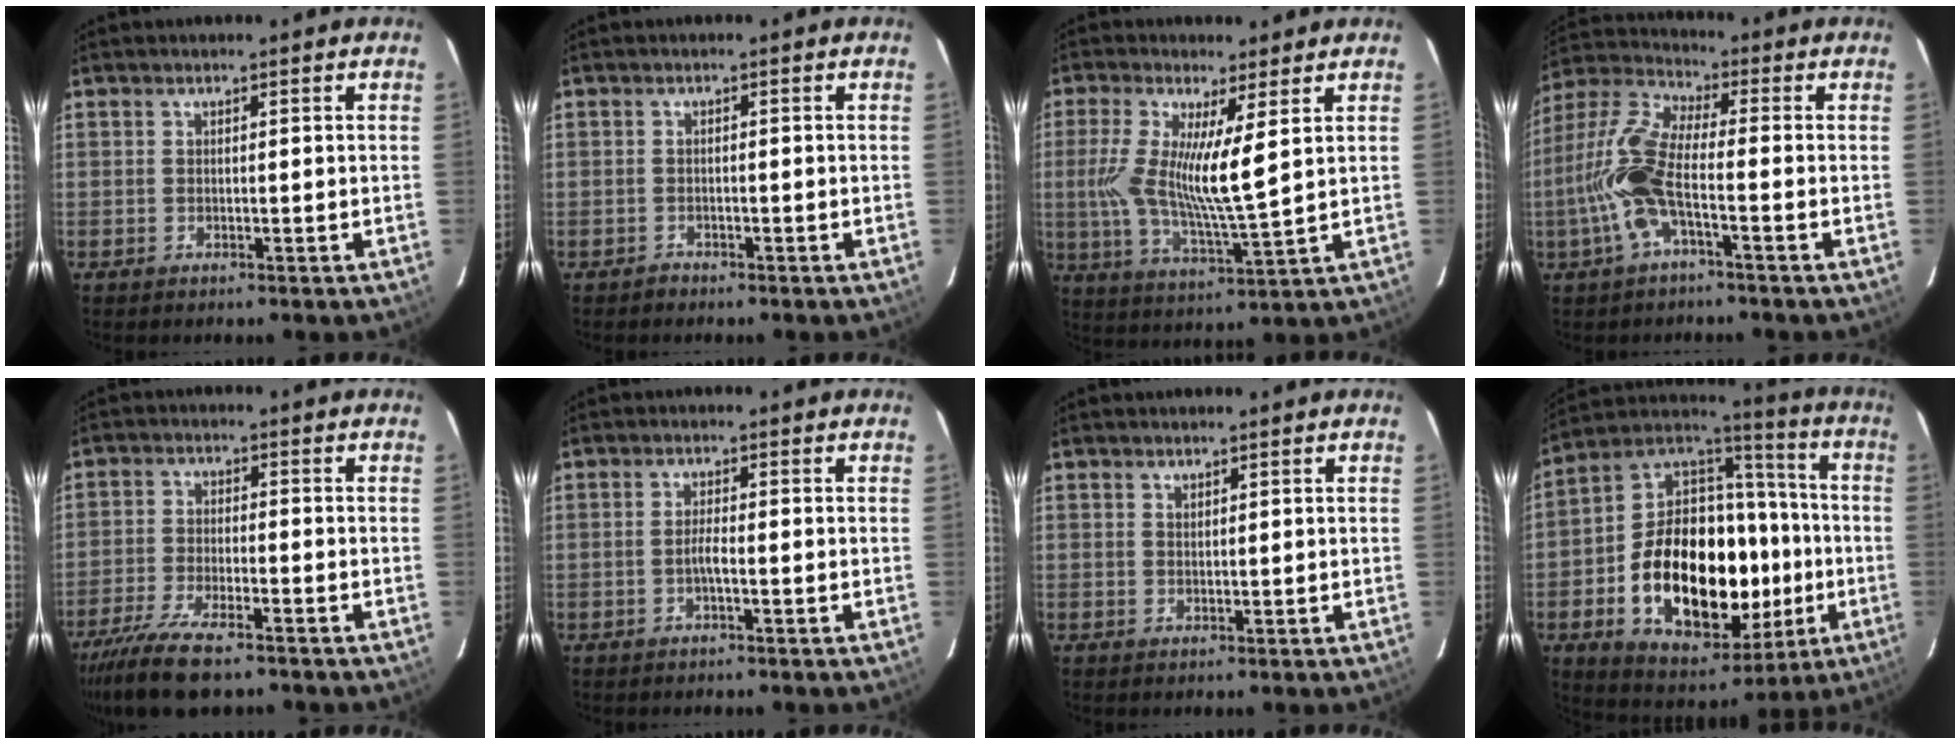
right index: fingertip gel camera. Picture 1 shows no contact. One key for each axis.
{"total": 0.9, "fx": -0.8, "fy": 0.2, "fz": -0.4, "tx": 0.007, "ty": 0.005, "tz": -0.015}
{"total": 11.5, "fx": 2.4, "fy": 1.7, "fz": 11.1, "tx": -0.220, "ty": -0.015, "tz": 0.044}
{"total": 11.0, "fx": -3.3, "fy": 2.9, "fz": 10.1, "tx": -0.233, "ty": 0.005, "tz": -0.068}
{"total": 12.9, "fx": -10.0, "fy": 3.1, "fz": 7.6, "tx": -0.178, "ty": -0.042, "tz": -0.185}
{"total": 1.7, "fx": -0.7, "fy": 0.1, "fz": 1.5, "tx": -0.030, "ty": 0.002, "tz": -0.015}
{"total": 0.7, "fx": 0.6, "fy": 0.3, "fz": 0.1, "tx": -0.002, "ty": 0.000, "tz": 0.012}
{"total": 28.1, "fx": -6.0, "fy": 17.4, "fz": 21.3, "tx": -0.397, "ty": 0.040, "tz": -0.075}